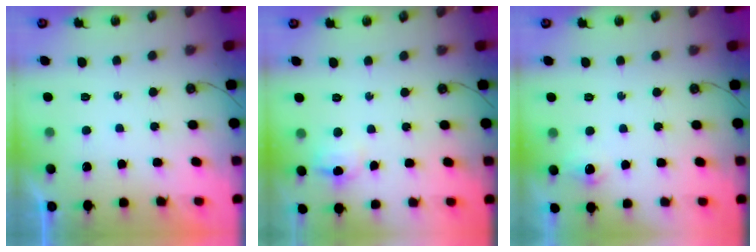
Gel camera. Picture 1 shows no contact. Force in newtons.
{"total": 5.5, "press": 5.3, "slide": 1.2}
{"total": 5.9, "press": 5.8, "slide": 1.1}